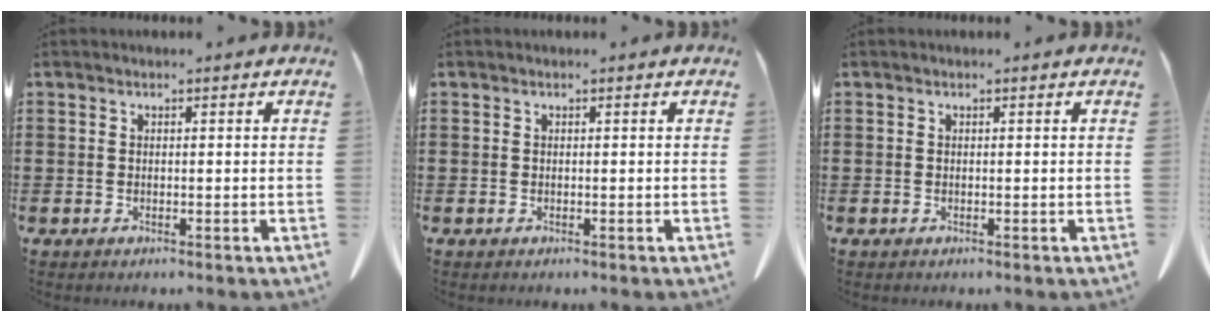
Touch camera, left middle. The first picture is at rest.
{"total": 0.0}
{"total": 0.0}